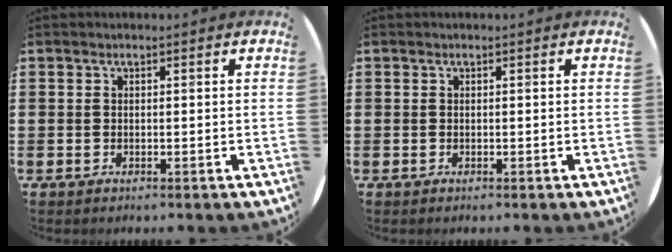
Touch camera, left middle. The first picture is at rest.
{"total": 0.0}